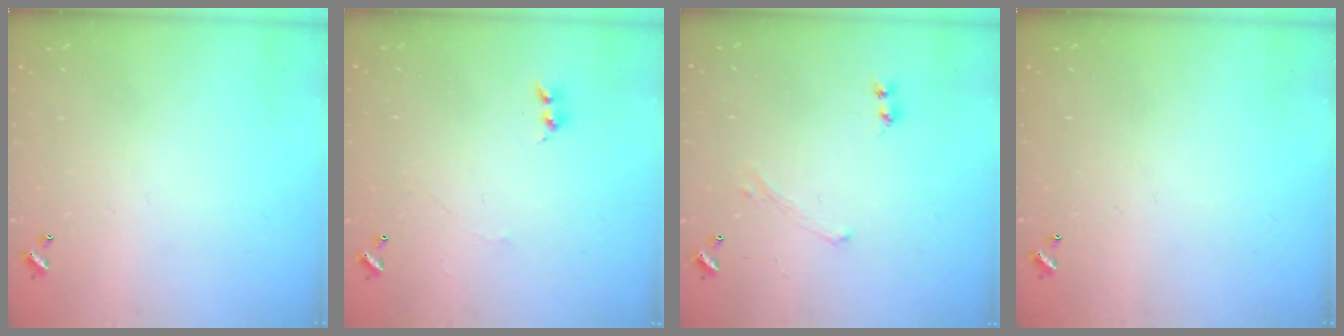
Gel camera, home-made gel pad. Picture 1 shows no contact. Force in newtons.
{"total": 0.8, "press": 0.7, "slide": 0.5}
{"total": 0.0}
{"total": 0.0}